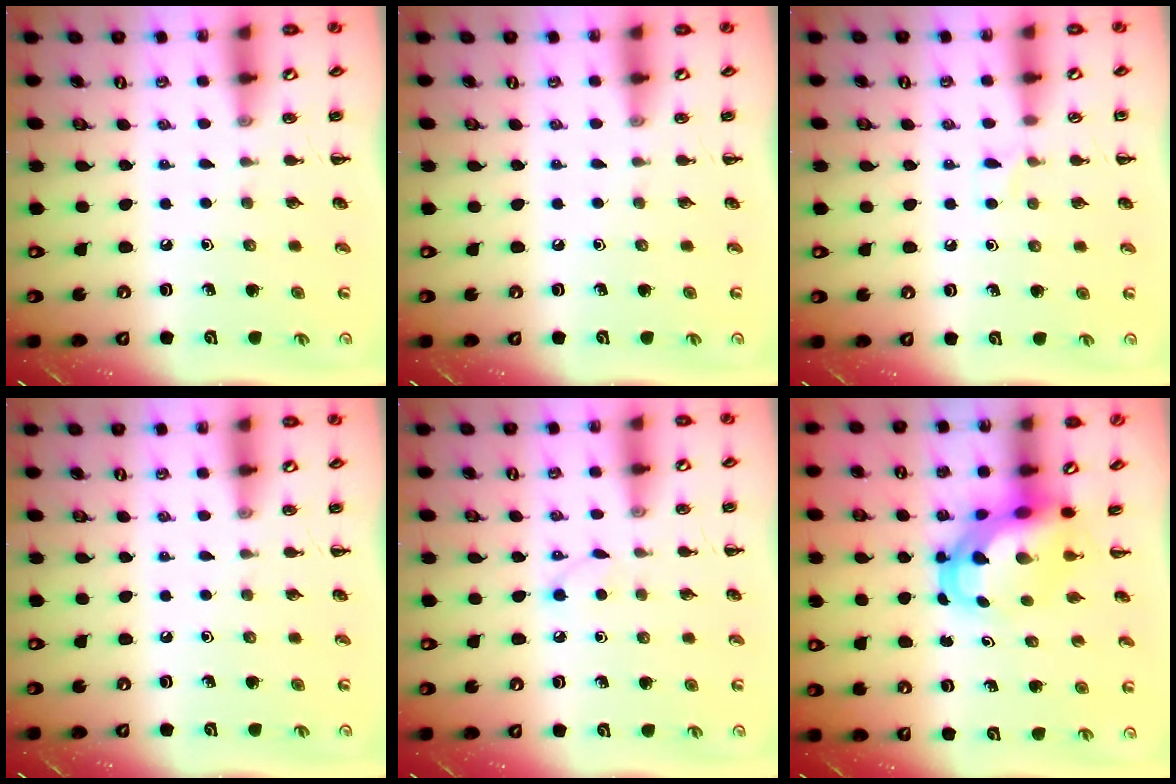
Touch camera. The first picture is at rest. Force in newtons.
{"total": 0.0}
{"total": 5.2, "press": 4.8, "slide": 1.9}
{"total": 0.0}
{"total": 2.7, "press": 2.5, "slide": 0.9}
{"total": 6.3, "press": 6.1, "slide": 1.5}